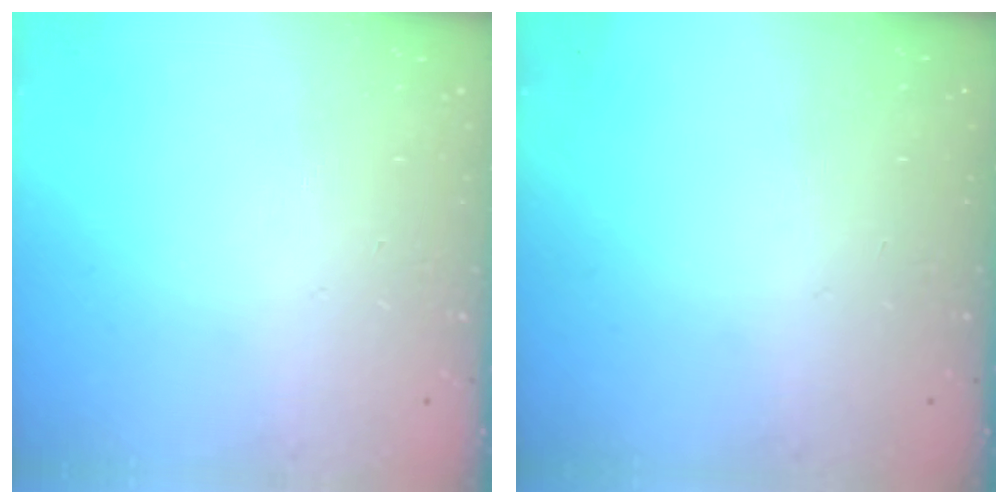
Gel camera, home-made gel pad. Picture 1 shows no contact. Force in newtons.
{"total": 0.0}